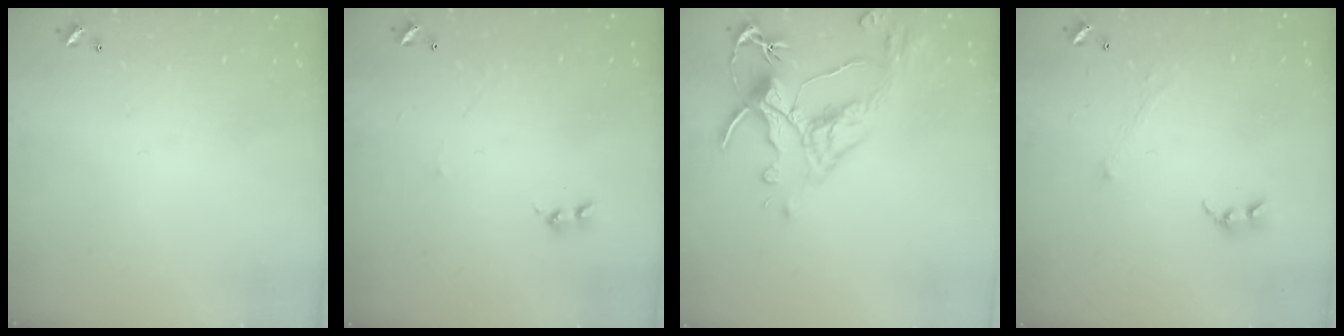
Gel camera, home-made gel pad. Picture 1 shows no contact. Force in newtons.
{"total": 0.8, "press": 0.7, "slide": 0.5}
{"total": 4.0, "press": 3.7, "slide": 1.4}
{"total": 0.7, "press": 0.0, "slide": 0.7}